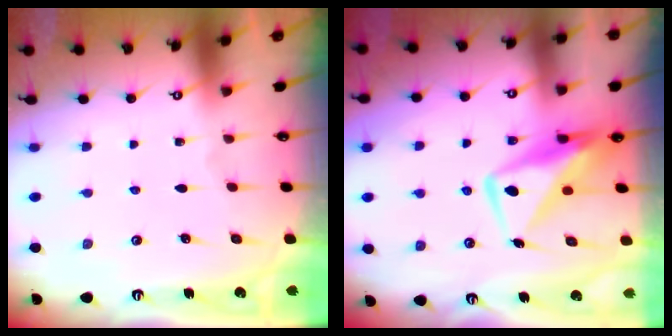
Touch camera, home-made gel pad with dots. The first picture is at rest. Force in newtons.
{"total": 12.2, "press": 12.1, "slide": 1.2}